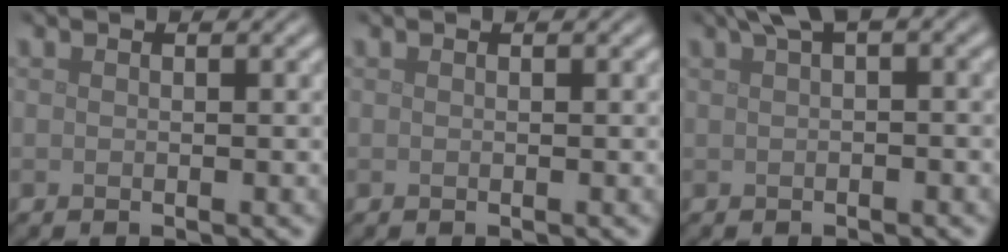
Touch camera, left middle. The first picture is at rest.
{"total": 0.0}
{"total": 3.0, "force": [1.1, 0.7, 2.7], "torque": [-0.039, 0.012, 0.017]}